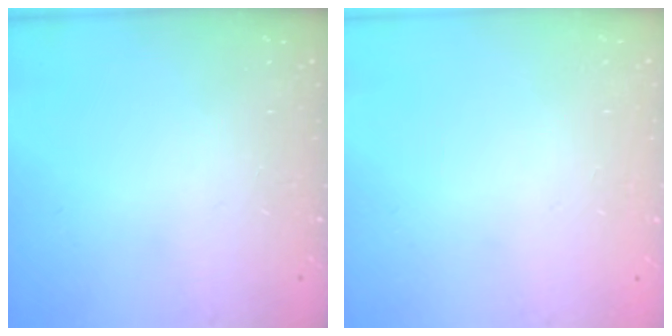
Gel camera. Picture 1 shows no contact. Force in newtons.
{"total": 0.0}